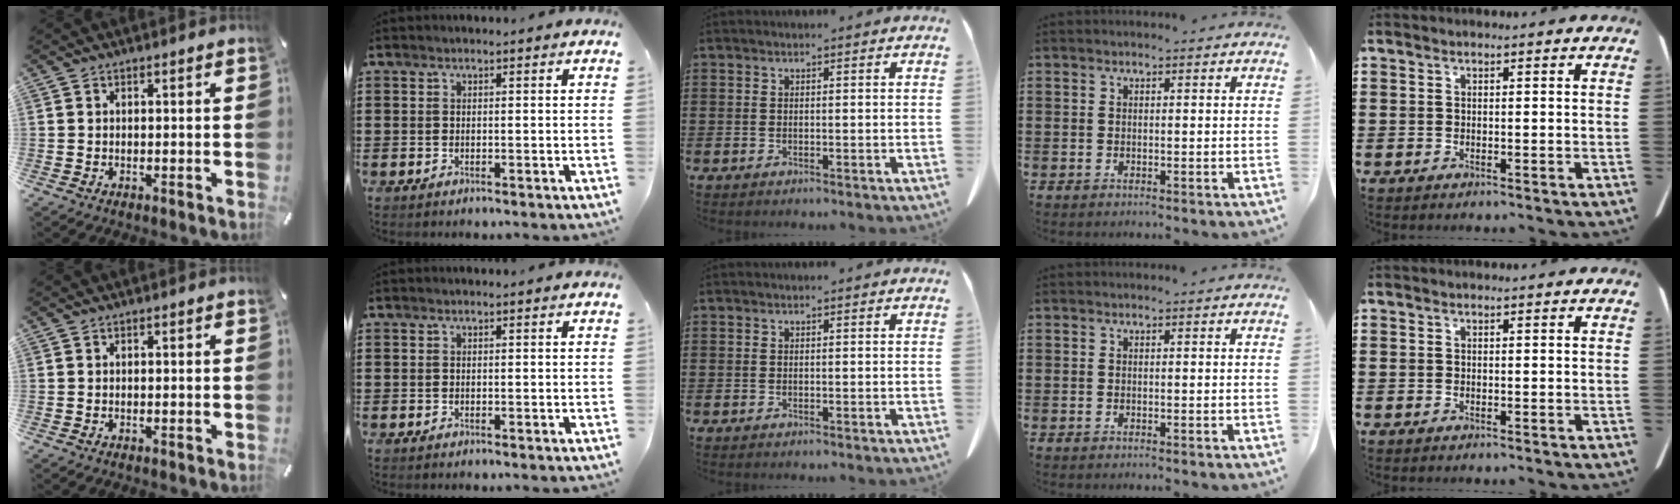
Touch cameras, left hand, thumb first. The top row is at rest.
{}